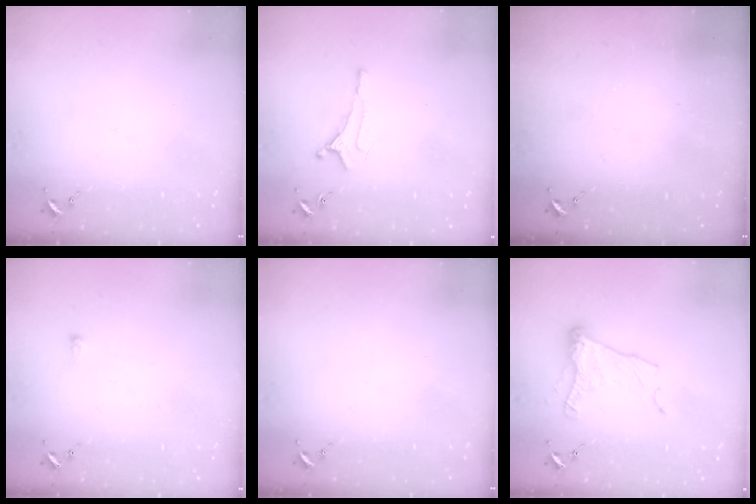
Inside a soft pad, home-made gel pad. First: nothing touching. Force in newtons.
{"total": 5.8, "press": 5.7, "slide": 0.8}
{"total": 0.0}
{"total": 2.7, "press": 2.6, "slide": 0.5}
{"total": 0.0}
{"total": 13.2, "press": 13.2, "slide": 0.8}